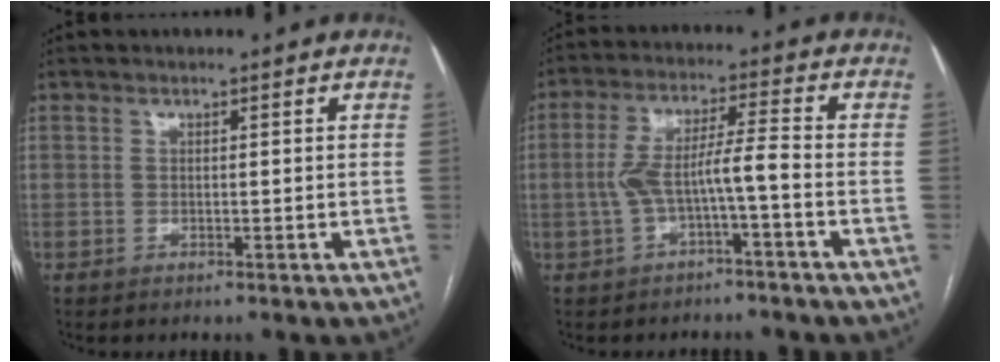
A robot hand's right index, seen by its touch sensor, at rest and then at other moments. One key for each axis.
{"total": 6.8, "fx": -2.0, "fy": 0.5, "fz": 6.5, "tx": -0.128, "ty": 0.026, "tz": -0.032}